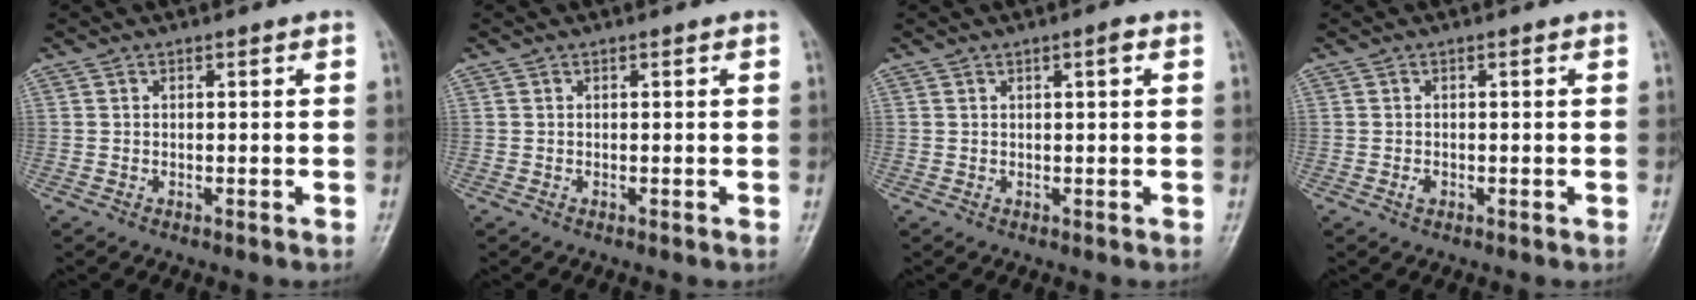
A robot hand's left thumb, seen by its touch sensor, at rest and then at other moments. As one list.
[{"total": 0.0}, {"total": 1.6, "force": [0.7, 0.2, 1.5], "torque": [-0.024, 0.001, 0.009]}, {"total": 0.9, "force": [-0.3, 0.6, 0.6], "torque": [-0.008, 0.000, -0.005]}]